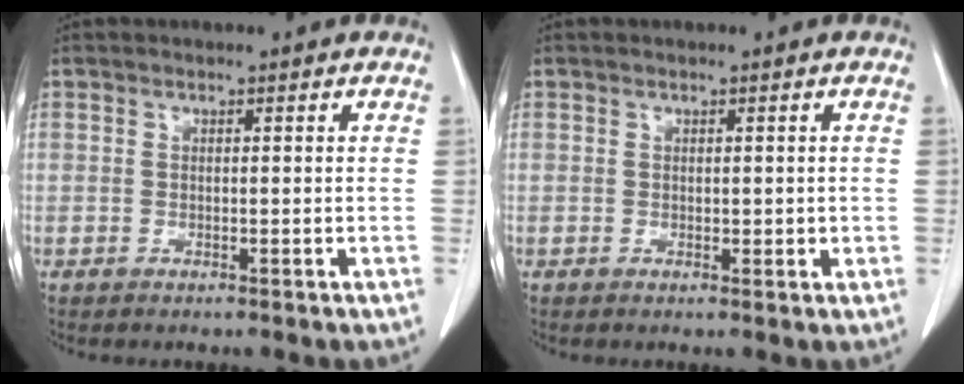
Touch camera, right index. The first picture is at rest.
{"total": 1.4, "force": [0.0, 0.8, 1.1], "torque": [-0.011, -0.002, 0.005]}